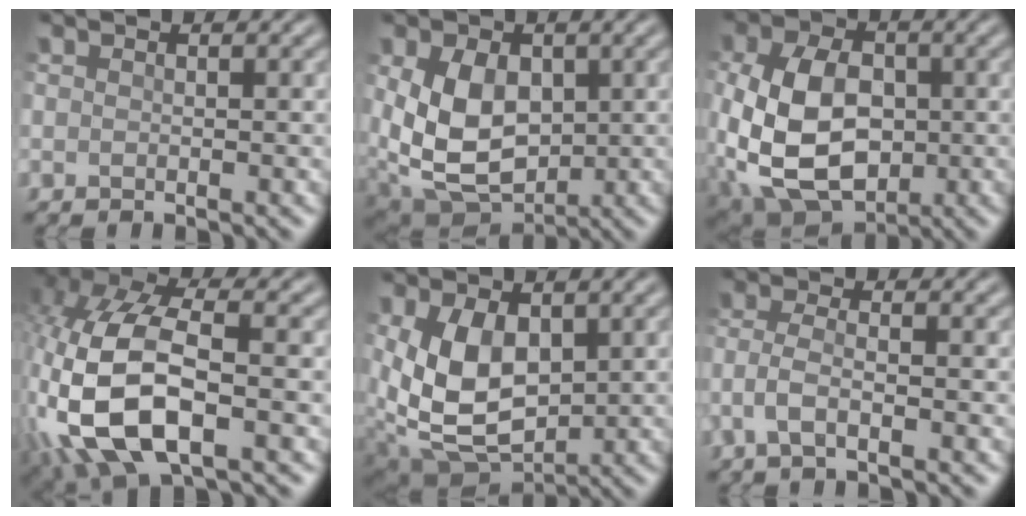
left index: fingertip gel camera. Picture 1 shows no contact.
{"total": 9.1, "force": [0.7, 6.4, 6.4], "torque": [-0.144, -0.008, 0.019]}
{"total": 11.7, "force": [-1.0, 8.0, 8.5], "torque": [-0.190, -0.011, -0.015]}
{"total": 11.5, "force": [-2.7, 5.8, 9.5], "torque": [-0.225, -0.001, -0.053]}
{"total": 7.9, "force": [1.3, 5.1, 5.9], "torque": [-0.132, -0.008, 0.030]}
{"total": 2.4, "force": [-1.0, 0.6, 2.0], "torque": [-0.049, 0.008, -0.029]}